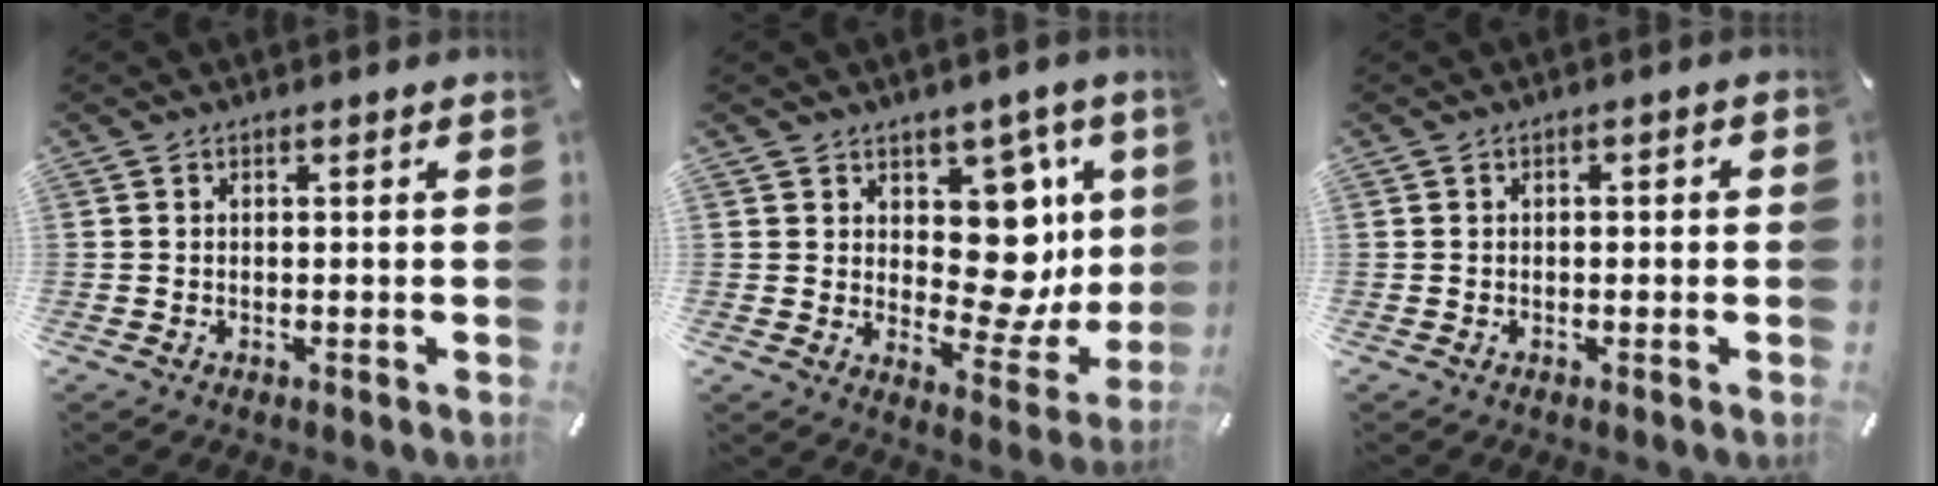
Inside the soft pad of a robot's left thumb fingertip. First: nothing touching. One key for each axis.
{"total": 14.4, "fx": 4.3, "fy": 10.2, "fz": 9.2, "tx": -0.091, "ty": -0.046, "tz": 0.082}
{"total": 1.1, "fx": -0.5, "fy": 0.7, "fz": 0.7, "tx": -0.012, "ty": 0.005, "tz": -0.011}